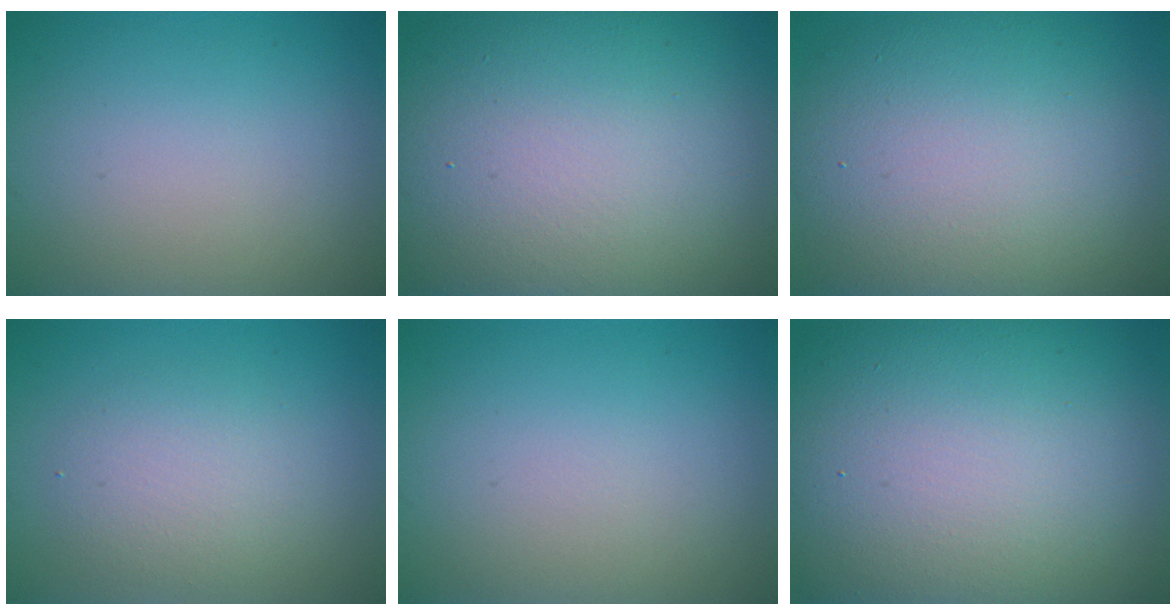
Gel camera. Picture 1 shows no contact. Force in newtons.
{"total": 17.8, "press": 17.8, "slide": 1.0}
{"total": 13.1, "press": 13.1, "slide": 1.0}
{"total": 2.9, "press": 2.9, "slide": 0.3}
{"total": 0.0}
{"total": 19.7, "press": 19.7, "slide": 0.7}